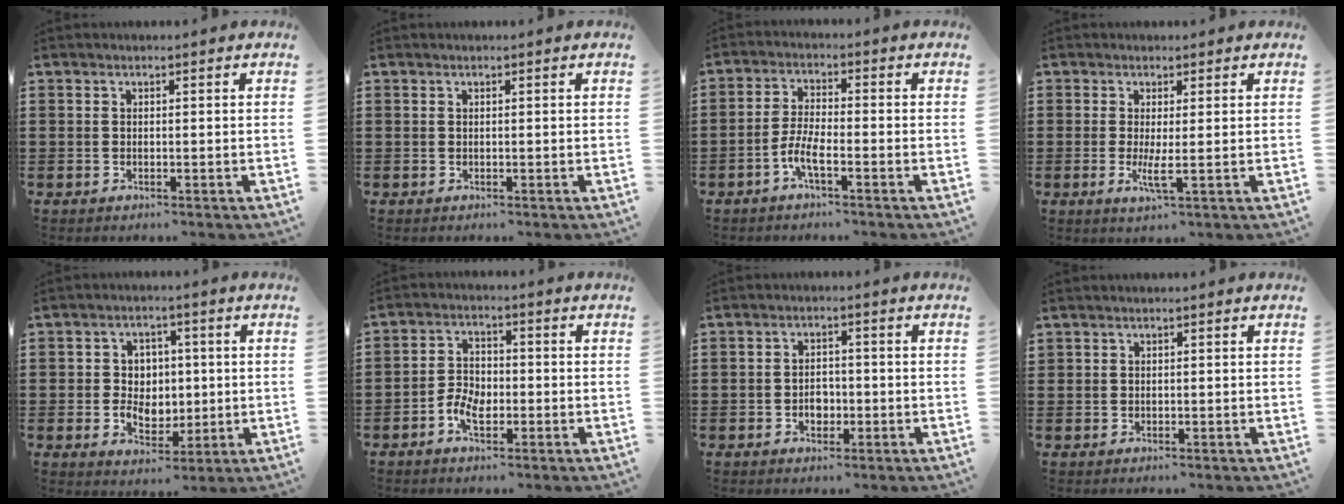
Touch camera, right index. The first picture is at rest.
{"total": 0.0}
{"total": 4.5, "force": [-2.5, 0.7, 3.7], "torque": [-0.092, -0.010, -0.053]}
{"total": 3.2, "force": [-0.4, 0.0, 3.2], "torque": [-0.065, -0.013, -0.008]}
{"total": 5.0, "force": [0.2, 4.6, 2.0], "torque": [-0.031, 0.007, -0.003]}
{"total": 4.3, "force": [-2.0, 2.4, 2.9], "torque": [-0.069, -0.002, -0.041]}
{"total": 2.9, "force": [-0.8, 2.0, 1.9], "torque": [-0.029, -0.001, -0.018]}
{"total": 0.6, "force": [0.5, 0.4, 0.1], "torque": [-0.004, 0.000, 0.009]}